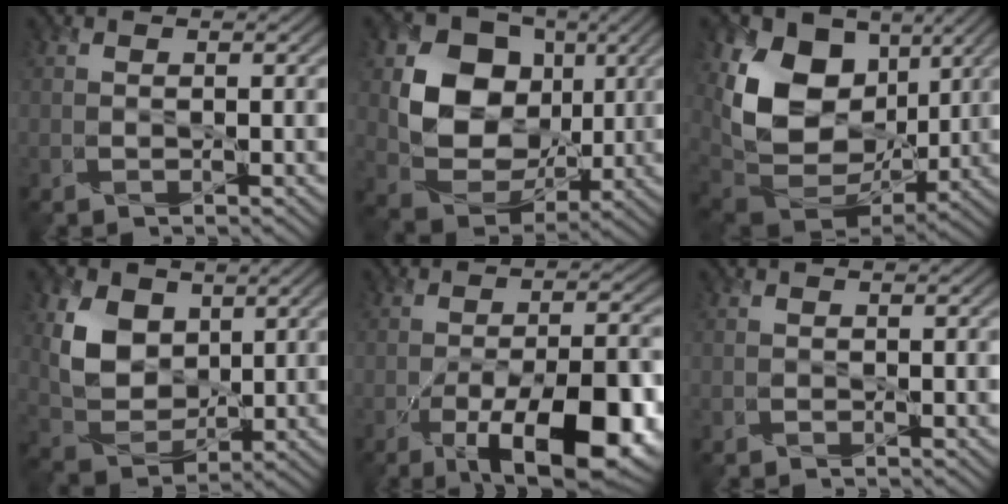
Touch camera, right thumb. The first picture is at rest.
{"total": 11.9, "force": [2.1, 9.7, 6.4], "torque": [-0.129, -0.004, 0.029]}
{"total": 15.3, "force": [4.0, 11.5, 9.2], "torque": [-0.198, 0.000, 0.089]}
{"total": 7.9, "force": [2.8, 6.0, 4.3], "torque": [-0.109, -0.008, 0.053]}
{"total": 13.6, "force": [-6.1, 4.9, 11.1], "torque": [-0.154, -0.006, -0.095]}
{"total": 0.0}